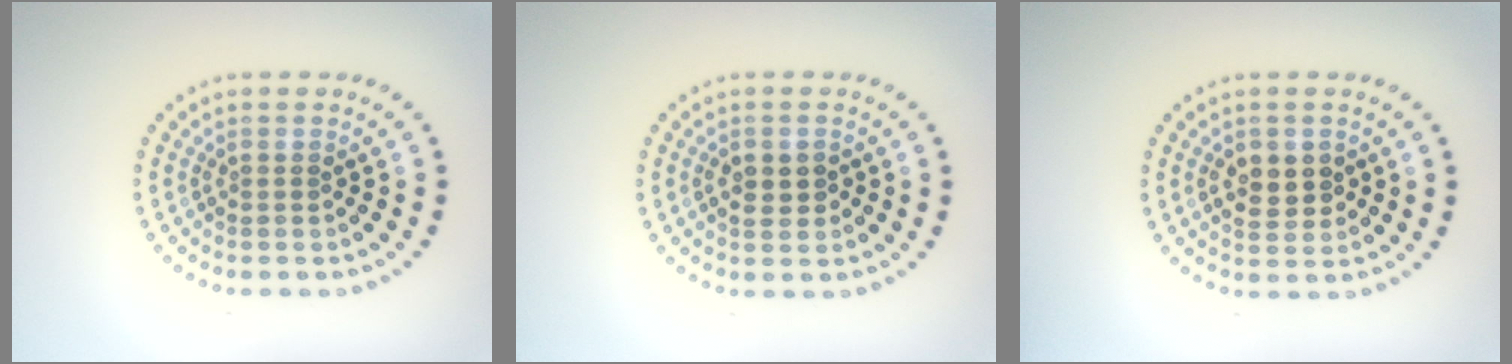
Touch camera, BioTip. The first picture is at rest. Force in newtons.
{"total": 2.2, "press": 2.2, "slide": 0.1}
{"total": 2.9, "press": 2.8, "slide": 0.4}